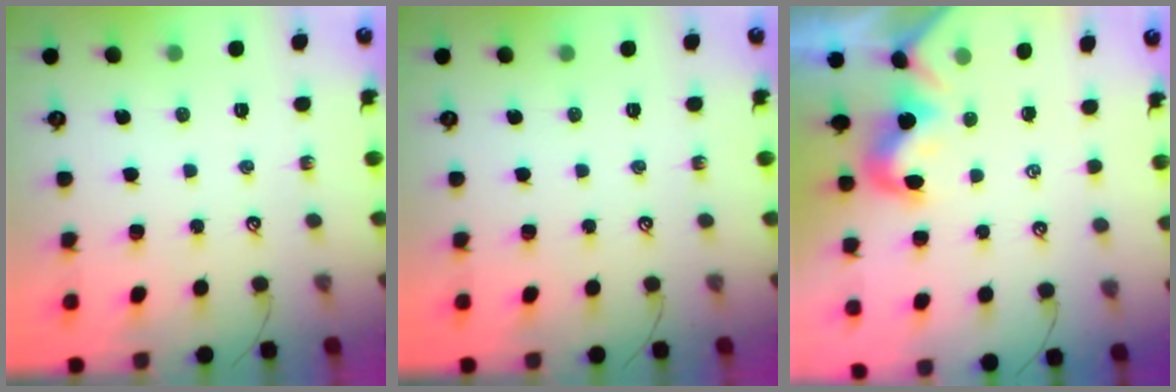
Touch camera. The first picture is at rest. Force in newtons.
{"total": 0.0}
{"total": 0.0}